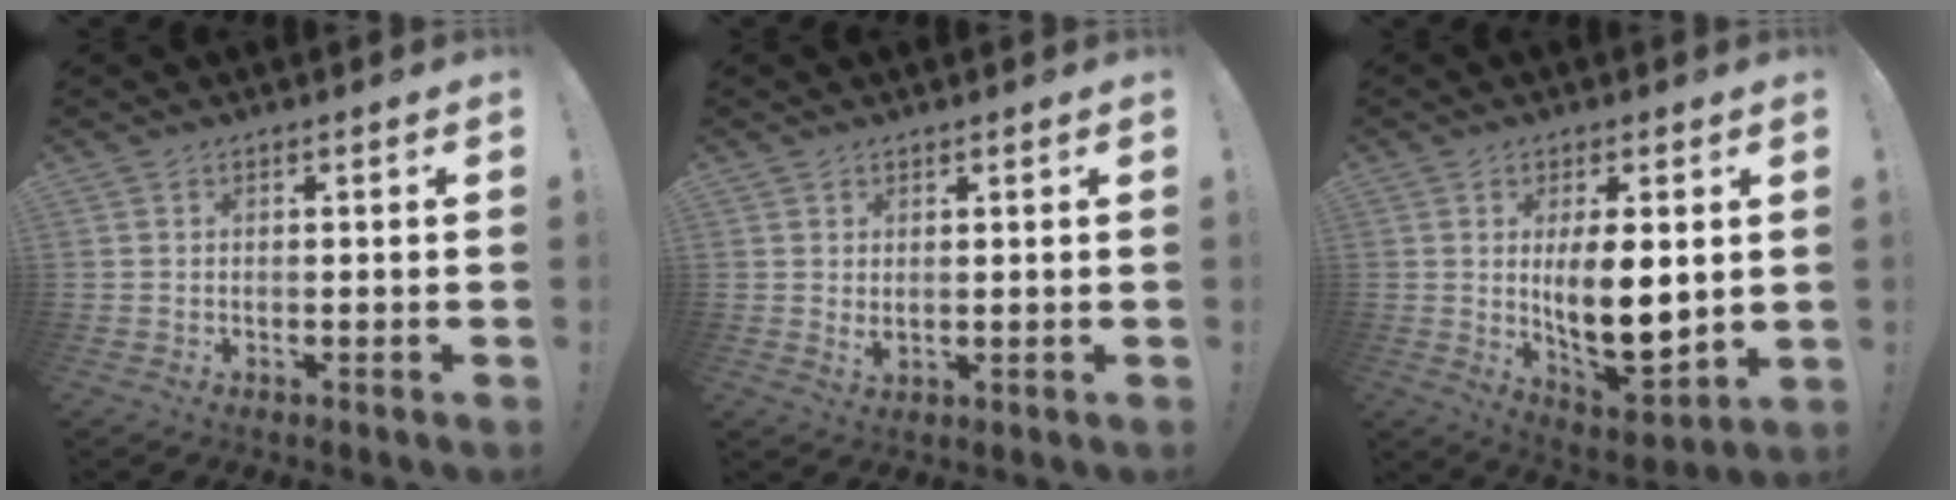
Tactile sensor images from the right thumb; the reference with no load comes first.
{"total": 2.4, "force": [1.5, 1.1, 1.4], "torque": [-0.012, -0.013, 0.027]}
{"total": 13.1, "force": [1.6, 5.3, 11.8], "torque": [-0.192, -0.031, 0.026]}